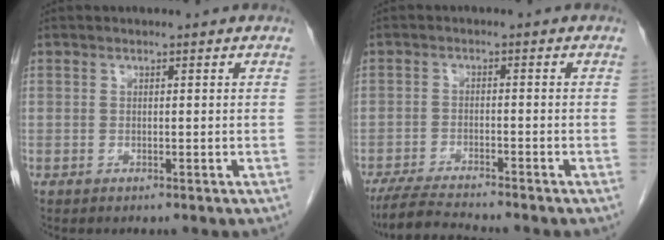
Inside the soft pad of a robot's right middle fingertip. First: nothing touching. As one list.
[{"total": 6.7, "force": [-6.1, -0.5, 2.7], "torque": [-0.047, -0.023, -0.106]}]